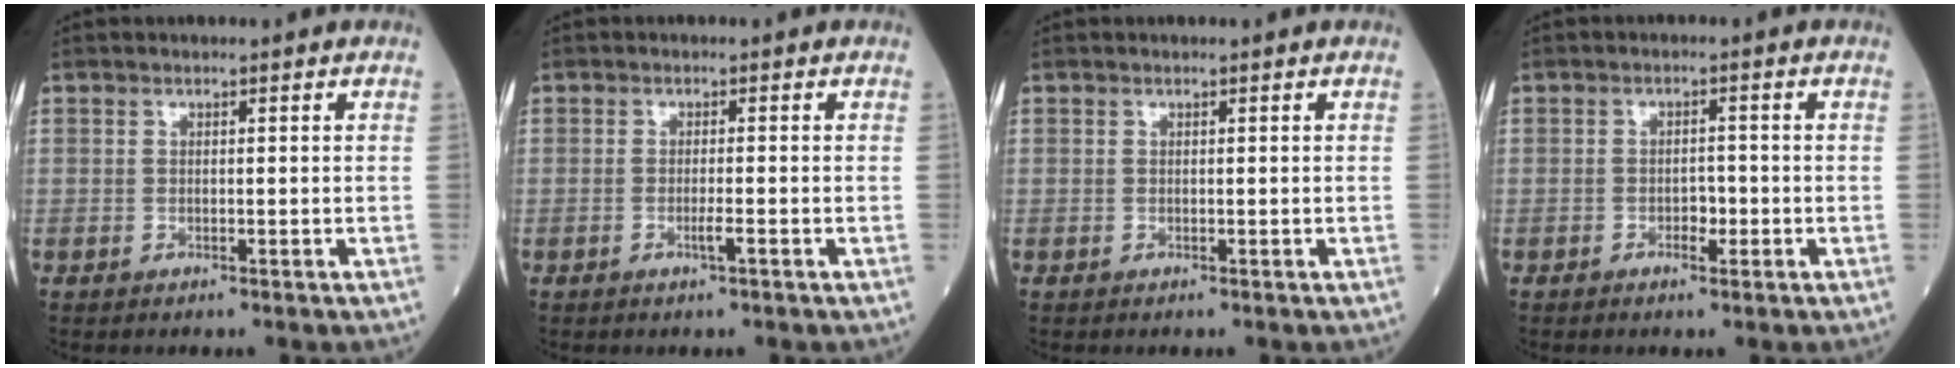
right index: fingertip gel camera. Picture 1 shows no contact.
{"total": 1.4, "force": [-0.7, -0.1, 1.2], "torque": [-0.022, -0.002, -0.012]}
{"total": 0.0}
{"total": 2.1, "force": [-0.9, 1.1, 1.5], "torque": [-0.016, 0.005, -0.012]}